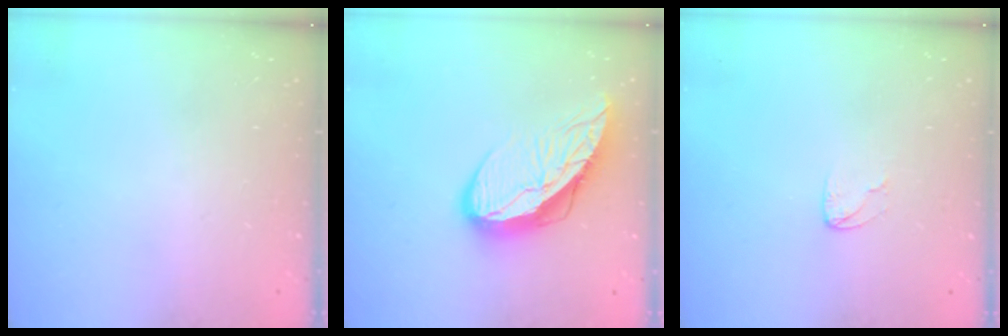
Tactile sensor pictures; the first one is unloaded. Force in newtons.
{"total": 13.0, "press": 13.0, "slide": 1.2}
{"total": 3.5, "press": 3.5, "slide": 0.3}